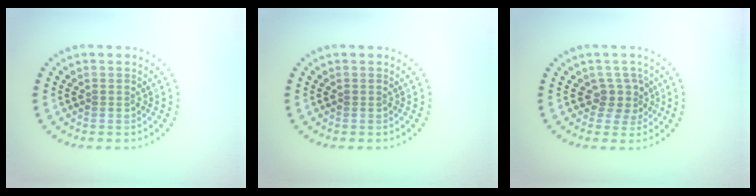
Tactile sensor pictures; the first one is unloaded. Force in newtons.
{"total": 0.0}
{"total": 2.2, "press": 1.6, "slide": 1.5}